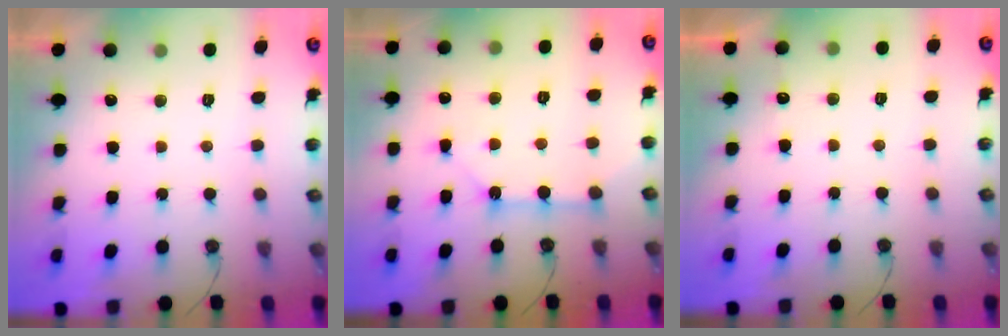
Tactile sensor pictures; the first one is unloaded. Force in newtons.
{"total": 6.2, "press": 6.2, "slide": 0.6}
{"total": 3.0, "press": 3.0, "slide": 0.3}